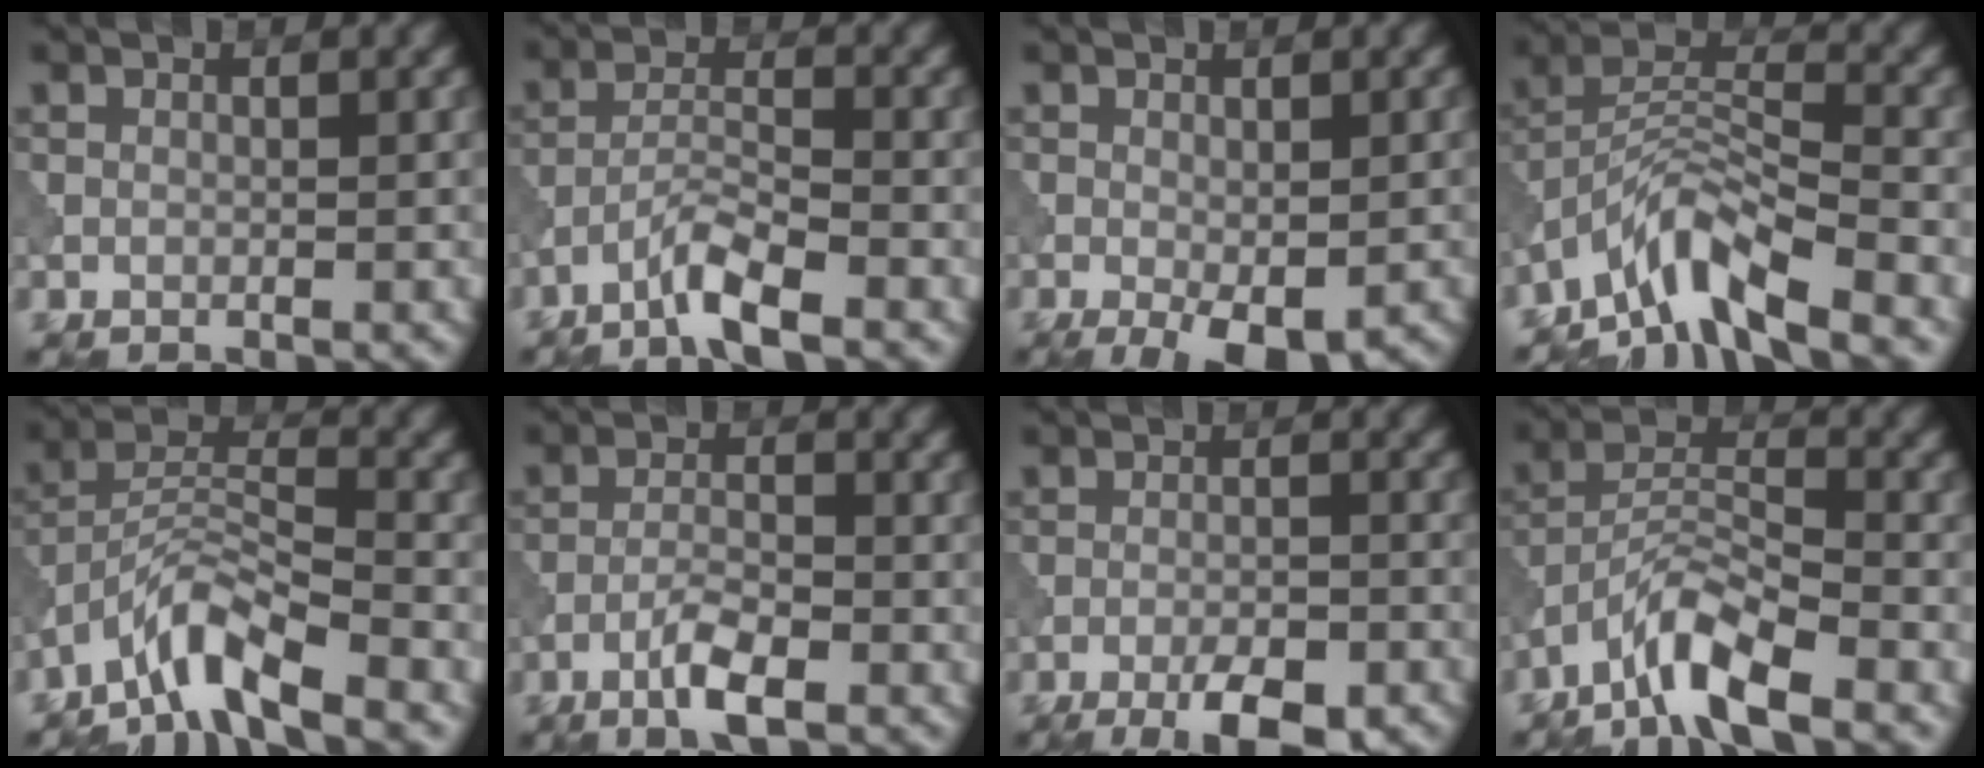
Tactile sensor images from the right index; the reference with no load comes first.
{"total": 3.8, "force": [-2.7, 0.4, 2.6], "torque": [-0.051, 0.008, -0.063]}
{"total": 4.5, "force": [-1.7, 1.7, 3.8], "torque": [-0.058, -0.010, -0.022]}
{"total": 6.4, "force": [-5.1, 1.3, 3.7], "torque": [-0.064, 0.008, -0.106]}
{"total": 5.8, "force": [-4.4, 1.0, 3.5], "torque": [-0.063, 0.008, -0.093]}
{"total": 3.5, "force": [-2.1, 0.7, 2.7], "torque": [-0.058, 0.005, -0.046]}
{"total": 5.9, "force": [-3.8, 1.5, 4.2], "torque": [-0.068, -0.006, -0.058]}
{"total": 6.1, "force": [-4.3, 1.3, 4.1], "torque": [-0.076, 0.006, -0.091]}